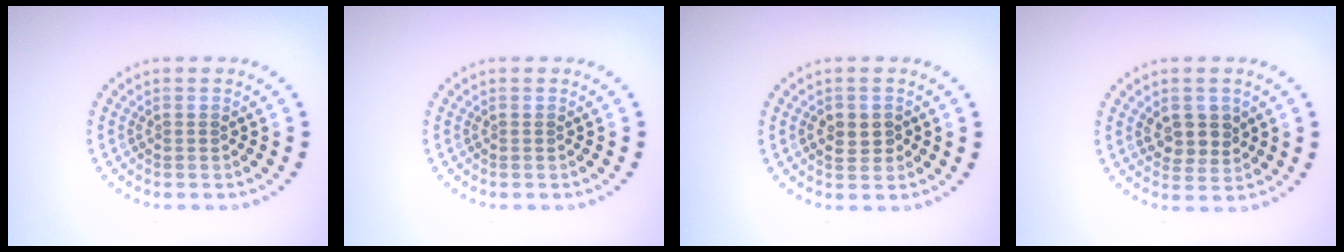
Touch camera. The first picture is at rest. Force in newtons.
{"total": 0.0}
{"total": 2.3, "press": 2.3, "slide": 0.3}
{"total": 2.9, "press": 2.8, "slide": 0.9}